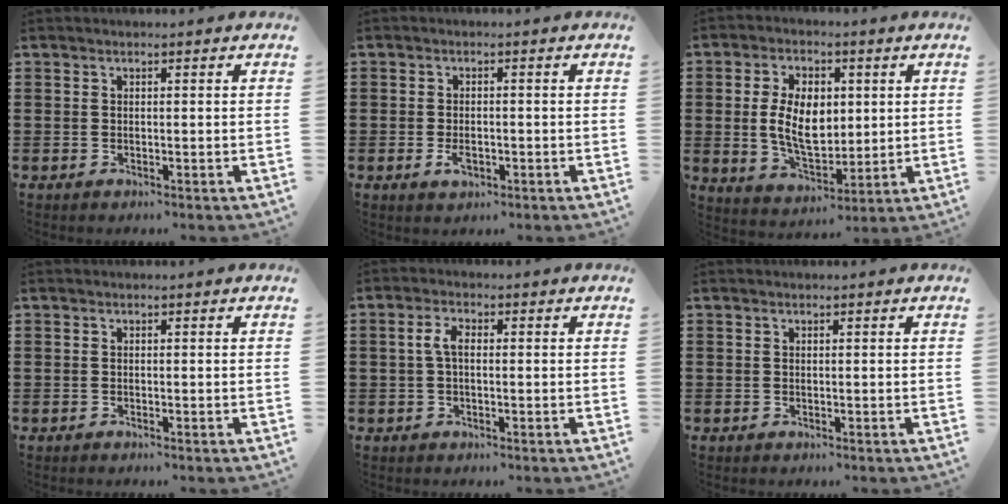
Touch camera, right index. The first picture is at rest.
{"total": 2.4, "force": [-0.9, 1.2, 1.8], "torque": [-0.042, -0.002, -0.017]}
{"total": 9.3, "force": [0.8, 5.8, 7.3], "torque": [-0.157, 0.010, 0.011]}
{"total": 0.0}
{"total": 3.0, "force": [-0.1, 1.3, 2.7], "torque": [-0.069, 0.000, -0.008]}
{"total": 0.0}